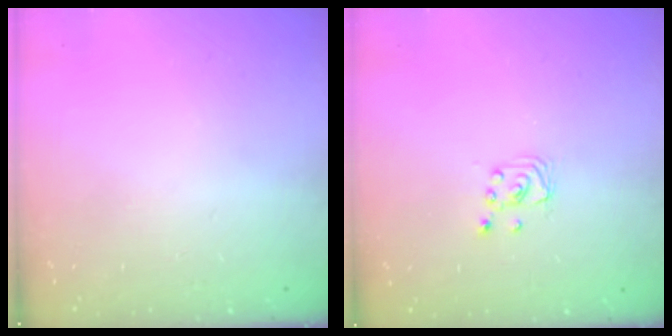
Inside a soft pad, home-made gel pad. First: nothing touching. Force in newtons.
{"total": 2.0, "press": 2.0, "slide": 0.2}